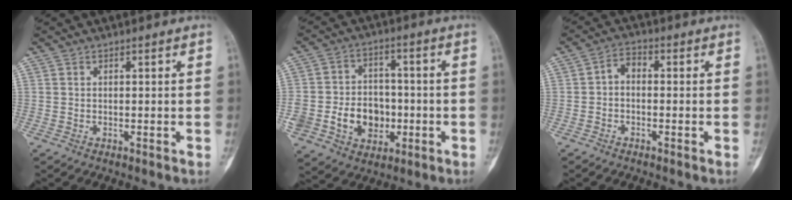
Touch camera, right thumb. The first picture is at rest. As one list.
[{"total": 13.3, "force": [-2.8, 10.6, 7.4], "torque": [-0.092, 0.026, -0.035]}, {"total": 3.1, "force": [-0.4, 2.0, 2.4], "torque": [-0.033, 0.017, -0.019]}]